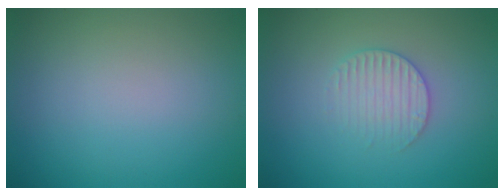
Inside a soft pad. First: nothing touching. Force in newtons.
{"total": 2.5, "press": 2.5, "slide": 0.4}